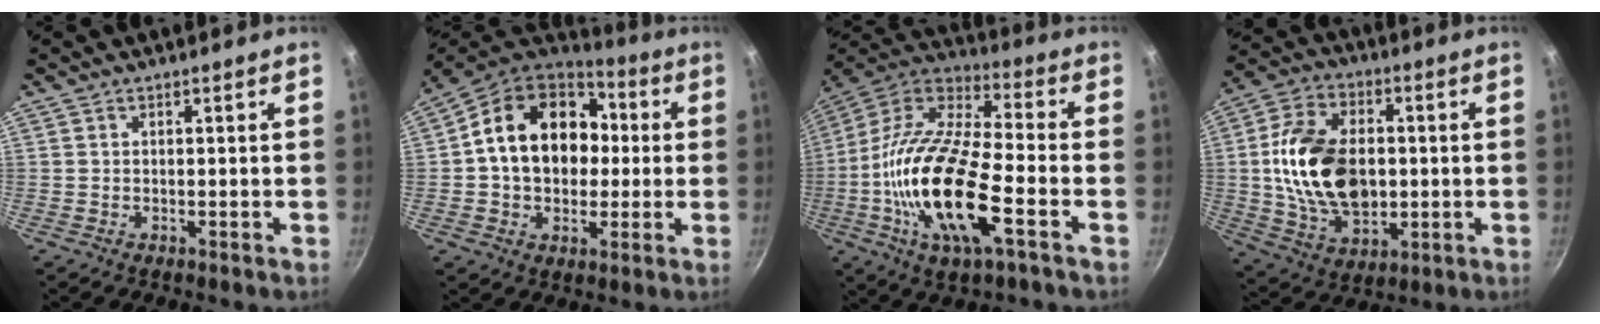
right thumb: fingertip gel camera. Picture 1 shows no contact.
{"total": 19.9, "force": [2.2, 15.1, 12.7], "torque": [-0.187, 0.032, 0.028]}
{"total": 22.9, "force": [-6.3, 8.1, 20.5], "torque": [-0.390, 0.028, -0.135]}
{"total": 19.5, "force": [0.2, 12.9, 14.7], "torque": [-0.247, 0.011, 0.007]}